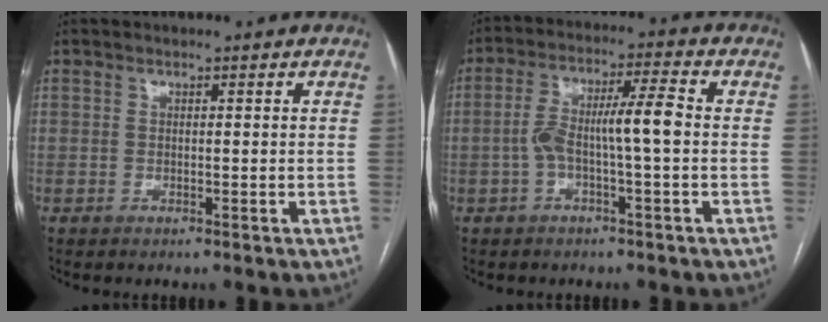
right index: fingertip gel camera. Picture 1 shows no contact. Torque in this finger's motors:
{"motor_torque": [0.44, 0.00, 0.23, 0.13]}